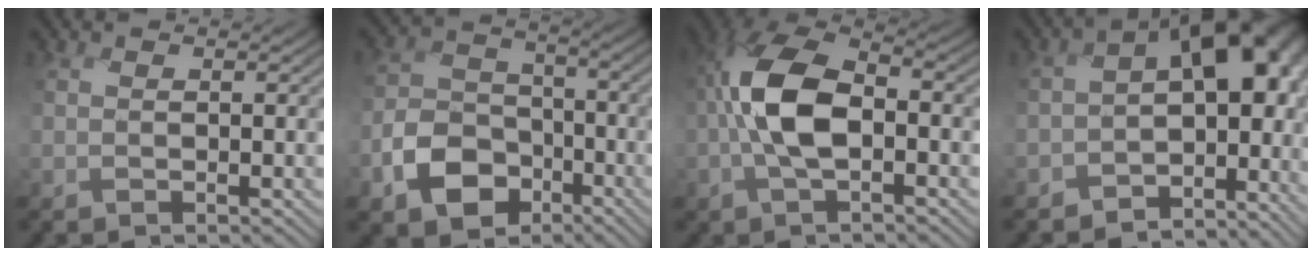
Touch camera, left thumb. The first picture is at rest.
{"total": 8.7, "force": [-5.3, 5.9, 3.4], "torque": [-0.063, -0.016, -0.109]}
{"total": 10.0, "force": [-1.4, 5.4, 8.2], "torque": [-0.186, 0.015, -0.040]}
{"total": 13.8, "force": [-1.8, 8.8, 10.4], "torque": [-0.170, -0.029, -0.010]}